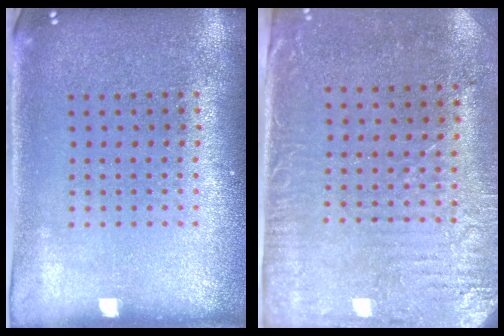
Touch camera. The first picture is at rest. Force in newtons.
{"total": 3.0, "press": 2.5, "slide": 1.7}